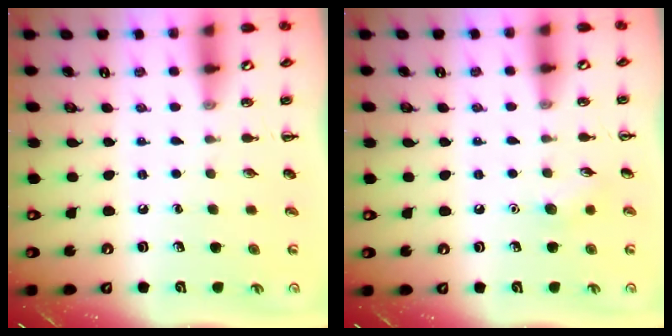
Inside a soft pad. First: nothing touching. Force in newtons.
{"total": 6.0, "press": 5.7, "slide": 1.8}